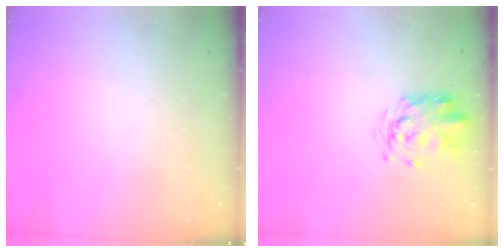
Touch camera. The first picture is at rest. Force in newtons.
{"total": 3.3, "press": 3.2, "slide": 0.7}